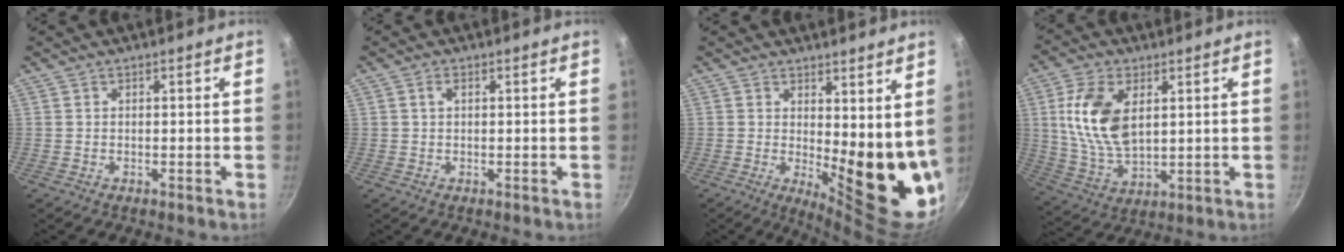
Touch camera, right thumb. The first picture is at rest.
{"total": 1.3, "force": [0.4, 0.8, 1.0], "torque": [-0.018, 0.006, 0.006]}
{"total": 14.1, "force": [2.7, 5.4, 12.8], "torque": [-0.135, -0.050, 0.048]}
{"total": 13.8, "force": [3.4, 7.8, 10.8], "torque": [-0.201, -0.017, 0.073]}